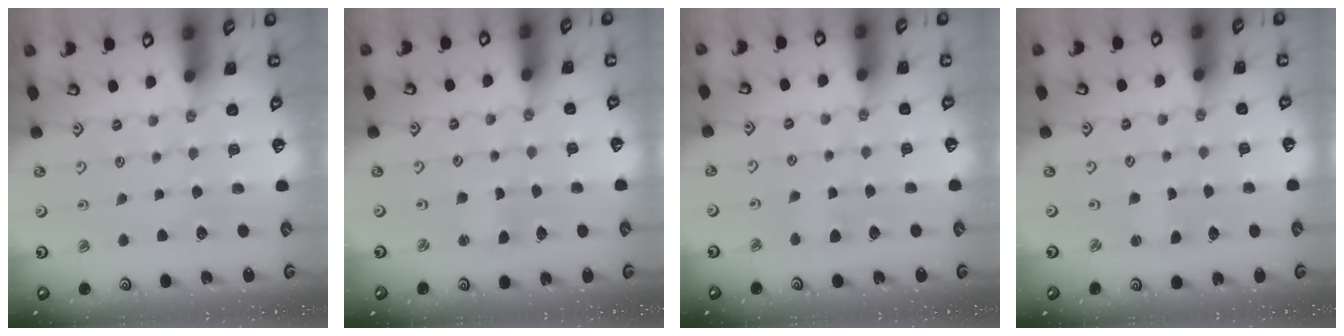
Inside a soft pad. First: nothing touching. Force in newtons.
{"total": 1.2, "press": 1.2, "slide": 0.2}
{"total": 3.8, "press": 3.8, "slide": 0.5}
{"total": 0.9, "press": 0.9, "slide": 0.1}